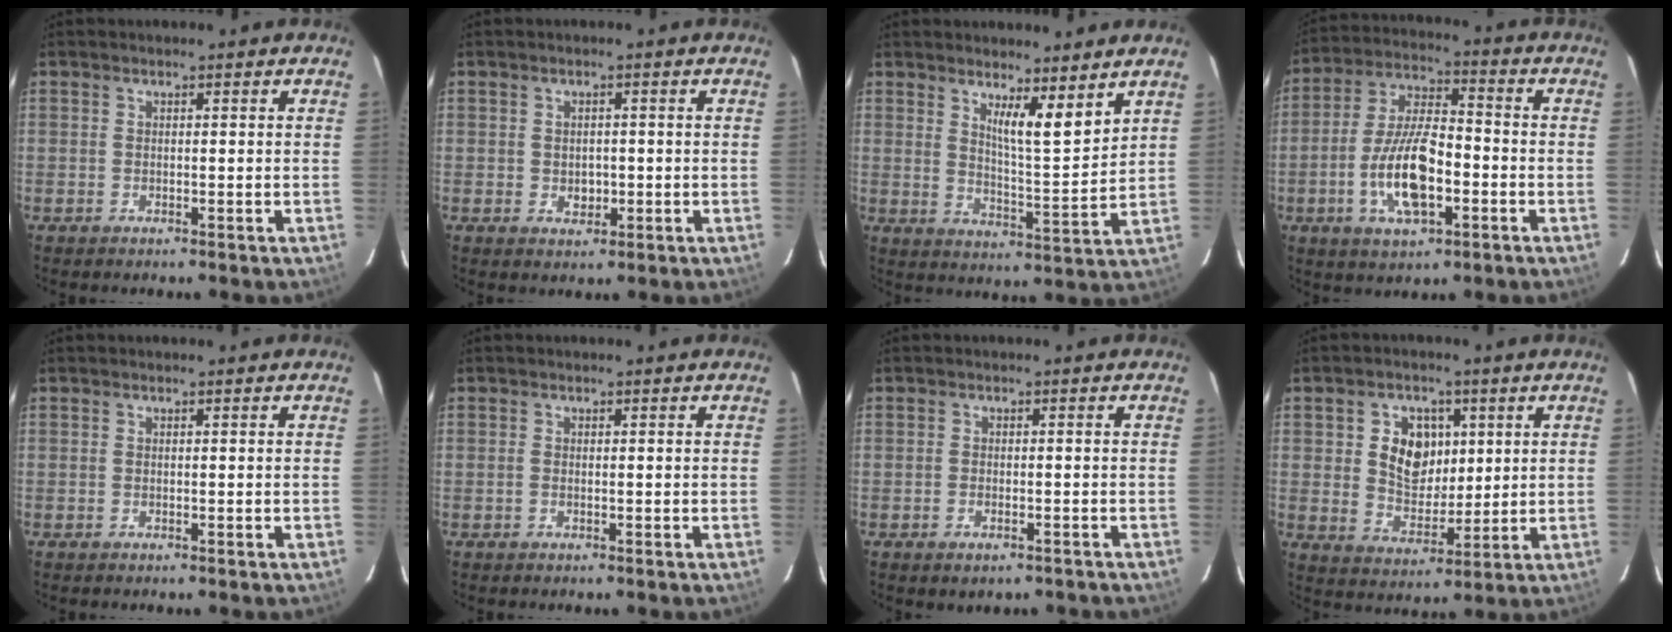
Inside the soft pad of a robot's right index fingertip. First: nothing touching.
{"total": 2.7, "force": [-0.2, 2.3, 1.3], "torque": [-0.021, 0.003, 0.002]}
{"total": 8.1, "force": [5.8, 0.8, 5.6], "torque": [-0.080, -0.020, 0.091]}
{"total": 13.4, "force": [-4.0, 5.3, 11.7], "torque": [-0.239, -0.001, -0.072]}
{"total": 0.0}
{"total": 0.0}
{"total": 3.5, "force": [-2.3, 1.6, 2.0], "torque": [-0.040, -0.009, -0.031]}
{"total": 8.9, "force": [2.2, 6.8, 5.3], "torque": [-0.098, 0.010, 0.048]}